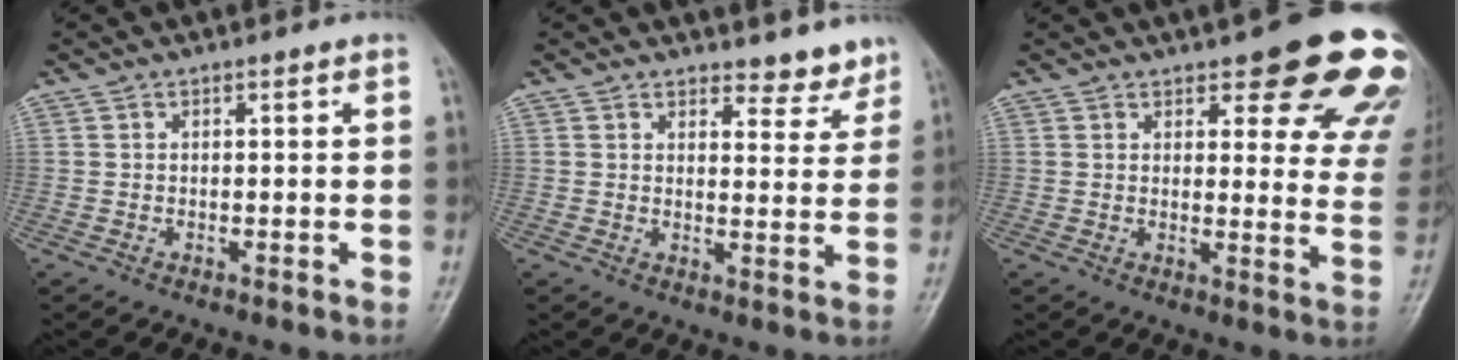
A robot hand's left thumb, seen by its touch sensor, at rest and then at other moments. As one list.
[{"total": 5.1, "force": [4.6, 2.1, 0.7], "torque": [0.018, -0.039, 0.051]}, {"total": 17.9, "force": [11.6, 5.9, 12.3], "torque": [-0.101, -0.052, 0.125]}]